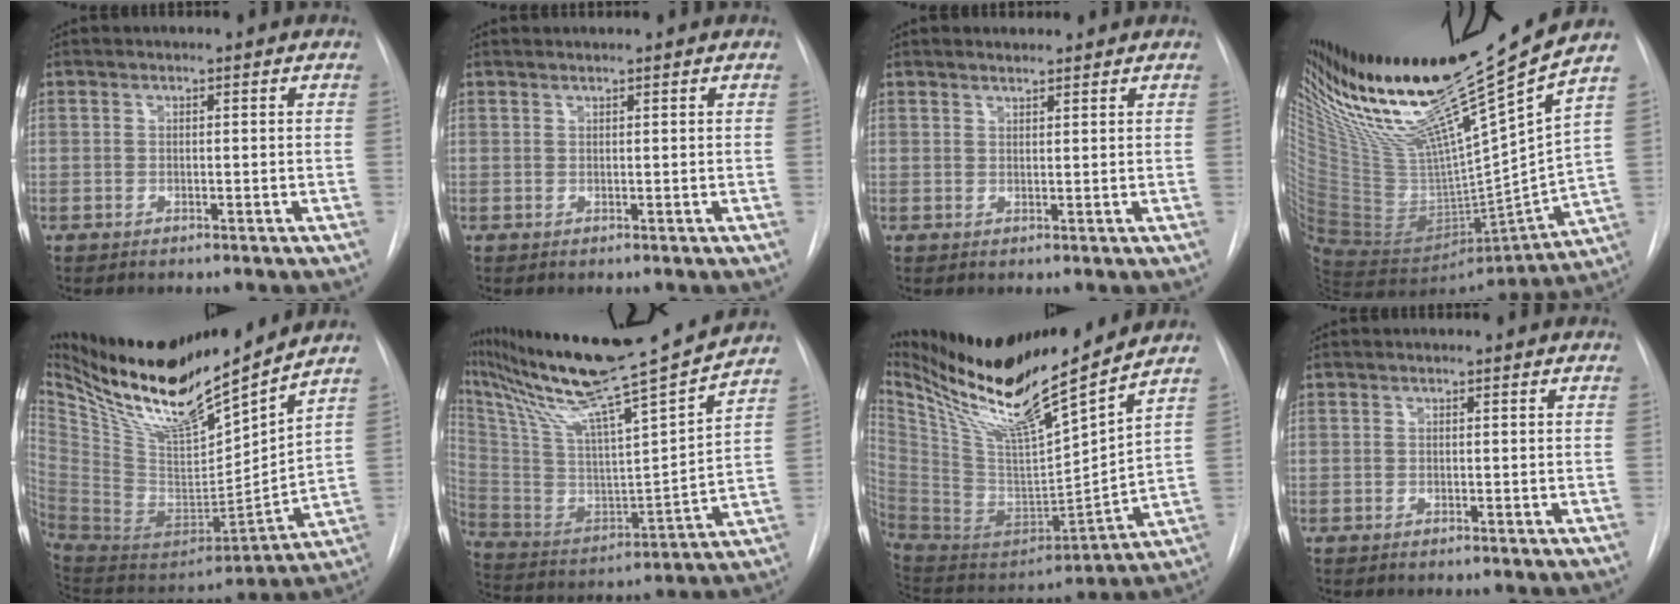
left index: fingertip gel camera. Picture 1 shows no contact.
{"total": 0.7, "force": [0.7, -0.1, 0.2], "torque": [-0.007, 0.008, 0.016]}
{"total": 1.7, "force": [1.6, 0.4, 0.4], "torque": [-0.014, 0.008, 0.028]}
{"total": 28.1, "force": [20.9, 0.0, 18.7], "torque": [-0.306, -0.022, 0.368]}
{"total": 26.0, "force": [21.3, 2.9, 14.7], "torque": [-0.269, -0.020, 0.378]}
{"total": 26.2, "force": [22.2, -0.7, 14.0], "torque": [-0.269, -0.039, 0.365]}
{"total": 23.5, "force": [18.8, 0.4, 14.1], "torque": [-0.254, -0.025, 0.338]}
{"total": 0.0}